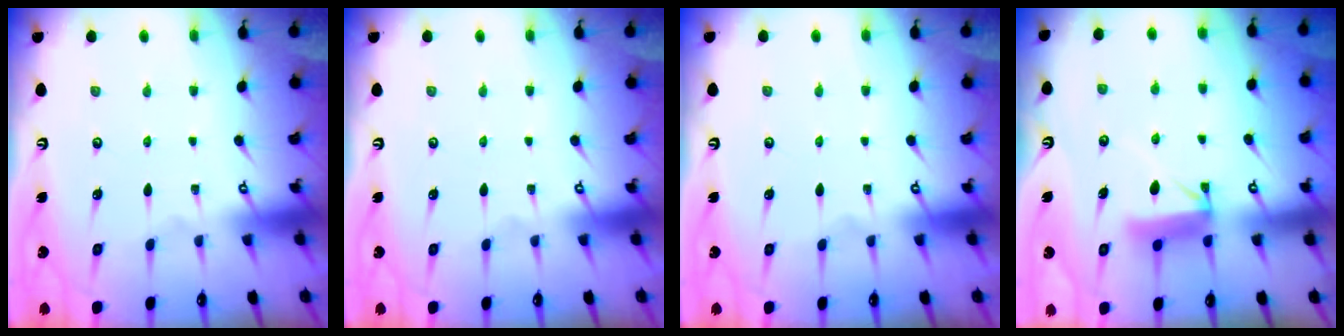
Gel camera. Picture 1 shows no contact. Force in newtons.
{"total": 0.0}
{"total": 0.0}
{"total": 10.2, "press": 10.1, "slide": 0.7}